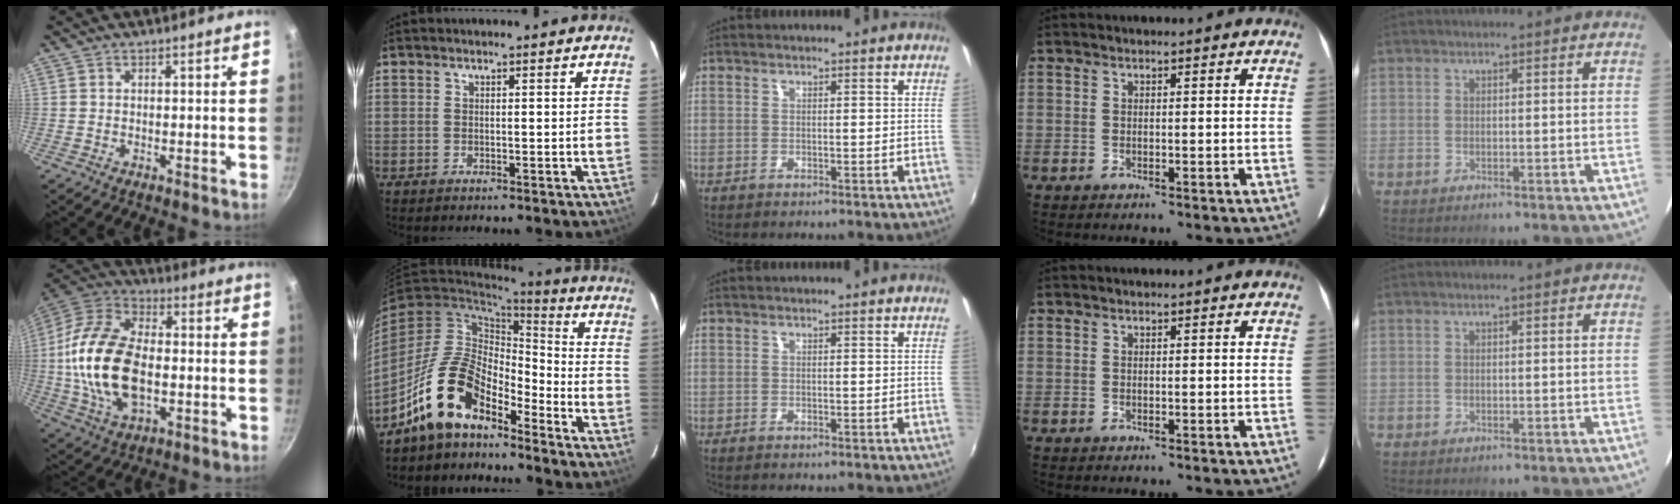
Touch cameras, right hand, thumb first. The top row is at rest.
{"thumb": {"total": 21.1, "force": [-1.5, 12.4, 17.0], "torque": [-0.321, 0.024, -0.035]}, "index": {"total": 13.5, "force": [-9.8, 6.0, 7.2], "torque": [-0.143, 0.020, -0.185]}}